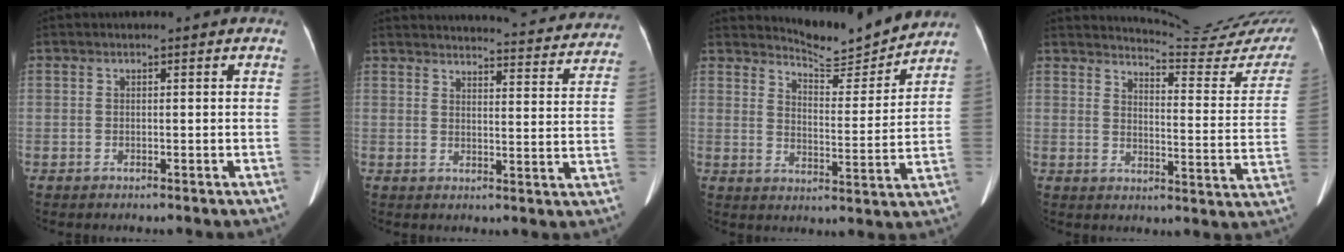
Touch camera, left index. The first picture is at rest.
{"total": 24.9, "force": [23.9, 3.6, 6.1], "torque": [-0.076, -0.057, 0.270]}
{"total": 10.2, "force": [10.1, 0.6, 1.2], "torque": [-0.028, -0.016, 0.144]}
{"total": 18.9, "force": [18.4, 0.3, 4.2], "torque": [-0.054, -0.121, 0.206]}